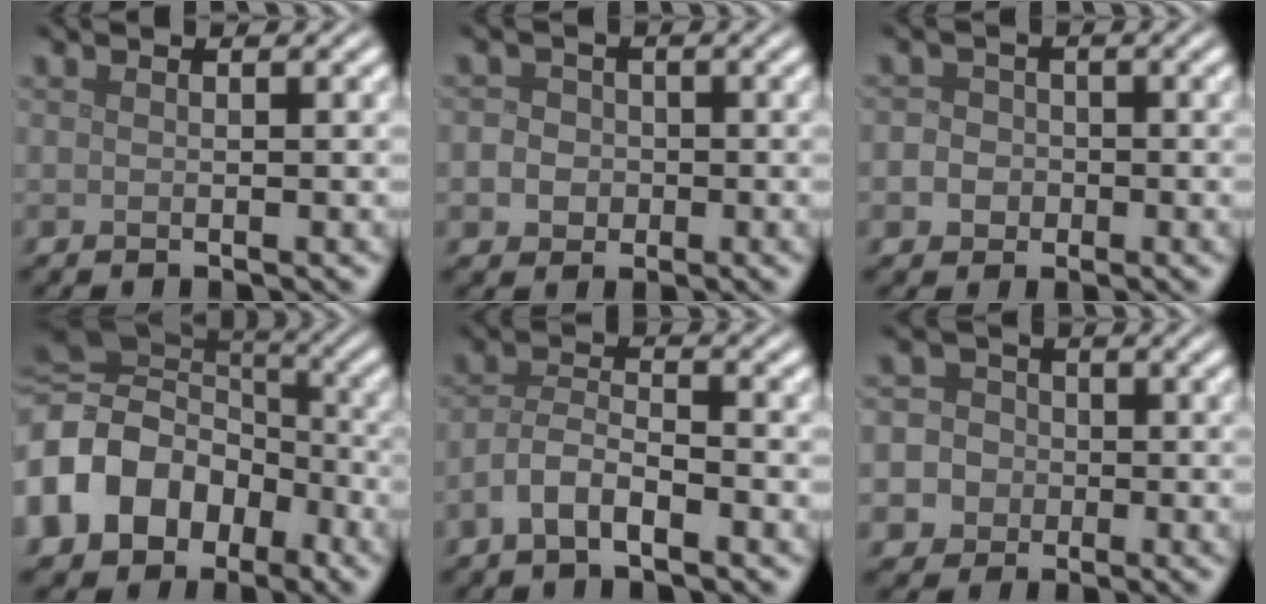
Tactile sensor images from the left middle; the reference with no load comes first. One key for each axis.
{"total": 4.7, "fx": -1.1, "fy": 4.3, "fz": 1.5, "tx": -0.009, "ty": 0.007, "tz": -0.041}
{"total": 4.2, "fx": -1.1, "fy": 3.8, "fz": 1.2, "tx": -0.003, "ty": 0.007, "tz": -0.043}
{"total": 16.9, "fx": -5.6, "fy": 13.8, "fz": 8.0, "tx": -0.200, "ty": -0.018, "tz": -0.129}
{"total": 3.3, "fx": -1.9, "fy": 1.4, "fz": 2.3, "tx": -0.045, "ty": 0.009, "tz": -0.042}
{"total": 8.4, "fx": -2.6, "fy": 7.8, "fz": 1.7, "tx": -0.041, "ty": -0.004, "tz": -0.078}